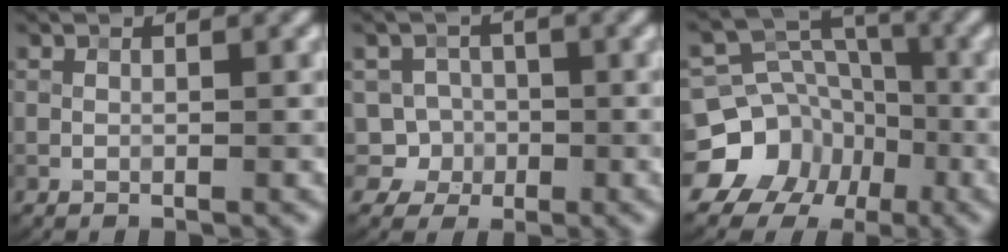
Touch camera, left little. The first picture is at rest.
{"total": 4.3, "force": [-0.8, 4.1, 1.0], "torque": [0.004, 0.025, -0.037]}
{"total": 11.4, "force": [-5.5, 9.5, 3.0], "torque": [-0.050, -0.011, -0.114]}